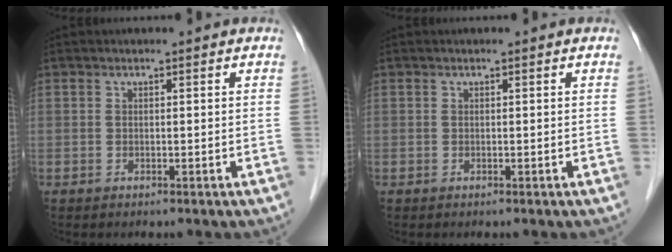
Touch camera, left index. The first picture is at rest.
{"total": 0.0}